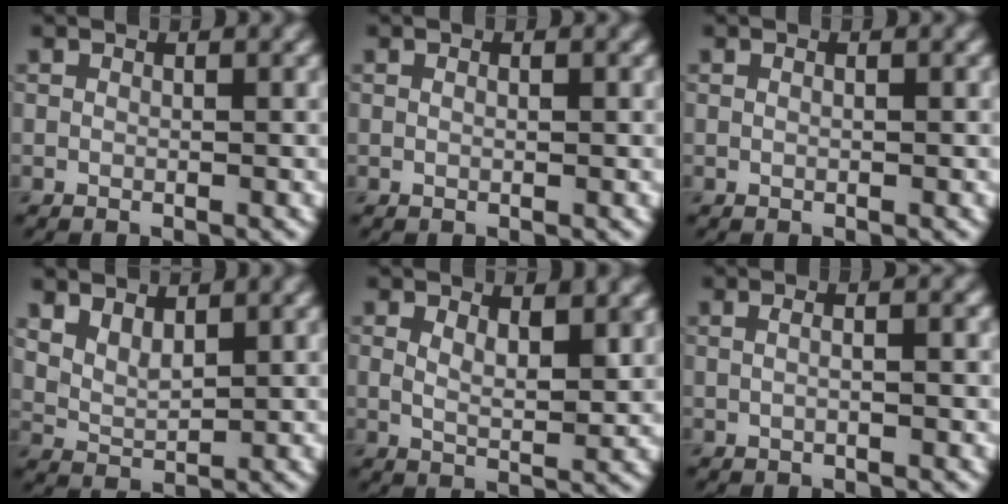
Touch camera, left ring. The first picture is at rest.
{"total": 0.6, "force": [0.1, 0.2, 0.5], "torque": [-0.009, -0.001, 0.002]}
{"total": 0.5, "force": [0.2, 0.2, 0.4], "torque": [-0.005, -0.009, 0.002]}
{"total": 2.7, "force": [1.8, 1.4, 1.6], "torque": [-0.034, -0.004, 0.040]}
{"total": 3.1, "force": [1.4, 1.2, 2.5], "torque": [-0.045, -0.005, 0.027]}
{"total": 4.0, "force": [1.4, 2.1, 3.2], "torque": [-0.023, 0.030, -0.015]}